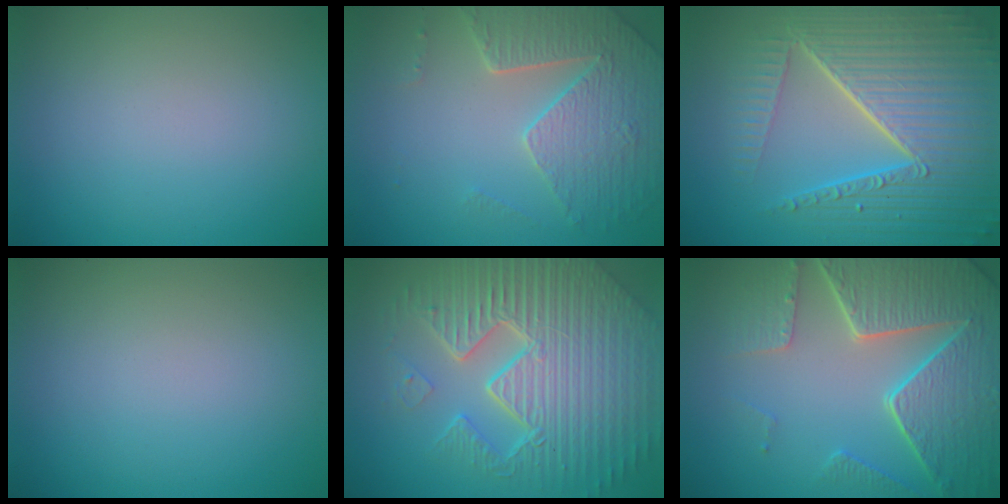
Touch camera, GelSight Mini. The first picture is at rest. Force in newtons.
{"total": 4.9, "press": 4.5, "slide": 1.9}
{"total": 10.4, "press": 6.7, "slide": 7.9}
{"total": 0.0}
{"total": 10.8, "press": 6.9, "slide": 8.3}
{"total": 8.3, "press": 6.2, "slide": 5.6}